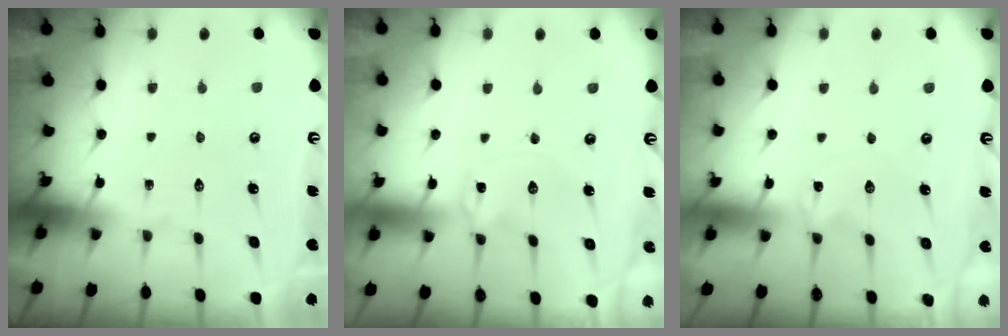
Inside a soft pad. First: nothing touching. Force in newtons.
{"total": 1.5, "press": 1.5, "slide": 0.1}
{"total": 0.0}